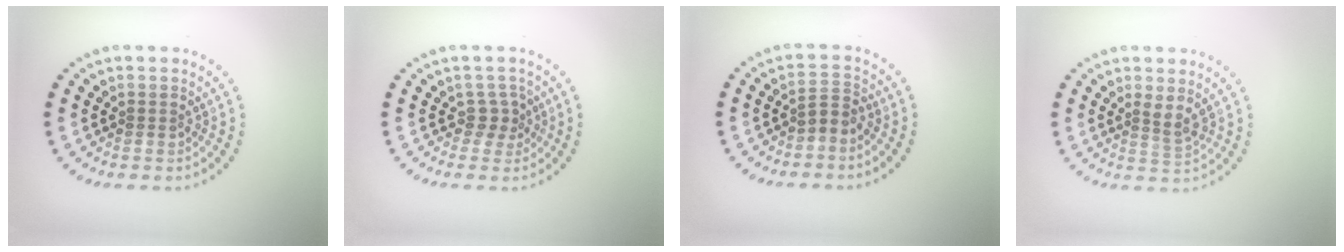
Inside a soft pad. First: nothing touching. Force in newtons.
{"total": 1.8, "press": 1.3, "slide": 1.3}
{"total": 1.8, "press": 1.3, "slide": 1.1}
{"total": 1.8, "press": 1.2, "slide": 1.3}